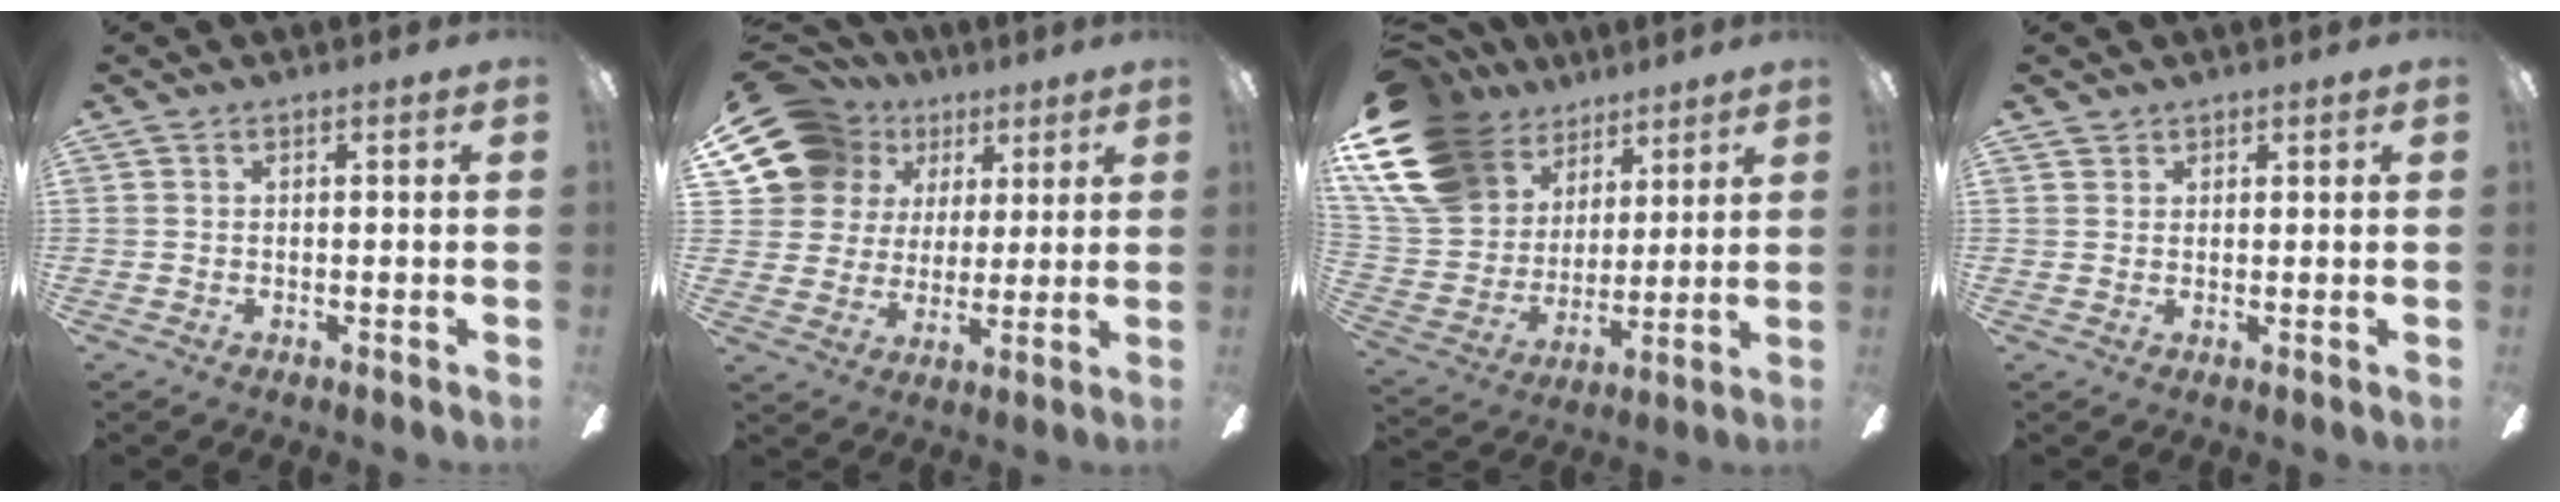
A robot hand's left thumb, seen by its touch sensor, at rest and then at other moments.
{"total": 16.1, "force": [7.9, 12.7, 6.0], "torque": [-0.128, -0.027, 0.156]}
{"total": 21.6, "force": [12.3, 14.7, 9.9], "torque": [-0.215, -0.052, 0.239]}
{"total": 1.6, "force": [1.3, 0.9, -0.2], "torque": [0.012, -0.004, 0.024]}